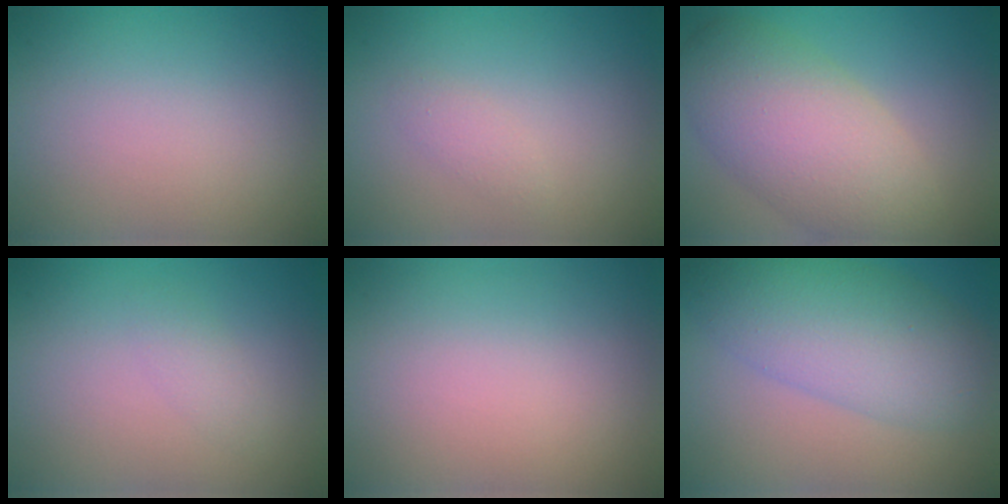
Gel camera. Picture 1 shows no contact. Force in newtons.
{"total": 1.0, "press": 1.0, "slide": 0.1}
{"total": 8.3, "press": 8.3, "slide": 0.7}
{"total": 1.1, "press": 1.1, "slide": 0.0}
{"total": 0.0}
{"total": 7.1, "press": 7.1, "slide": 0.1}